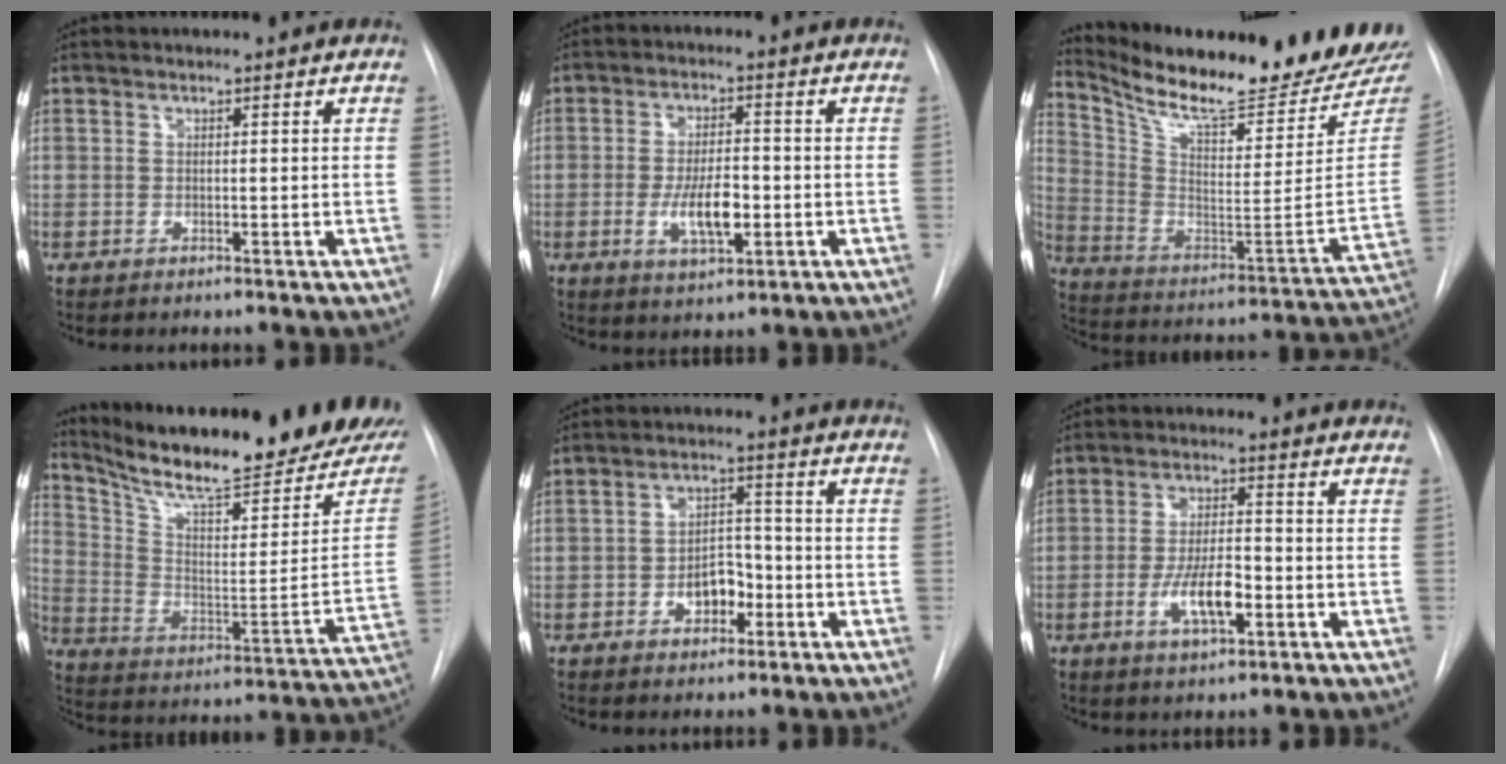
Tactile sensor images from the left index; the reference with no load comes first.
{"total": 7.2, "force": [-1.7, 2.7, 6.5], "torque": [-0.120, -0.003, -0.025]}
{"total": 25.5, "force": [23.3, 2.5, 10.0], "torque": [-0.179, -0.086, 0.335]}
{"total": 27.0, "force": [22.8, 3.1, 14.1], "torque": [-0.229, -0.061, 0.324]}
{"total": 5.7, "force": [-2.3, 3.5, 3.9], "torque": [-0.062, 0.018, -0.036]}
{"total": 7.5, "force": [-2.6, 2.5, 6.5], "torque": [-0.125, 0.001, -0.043]}